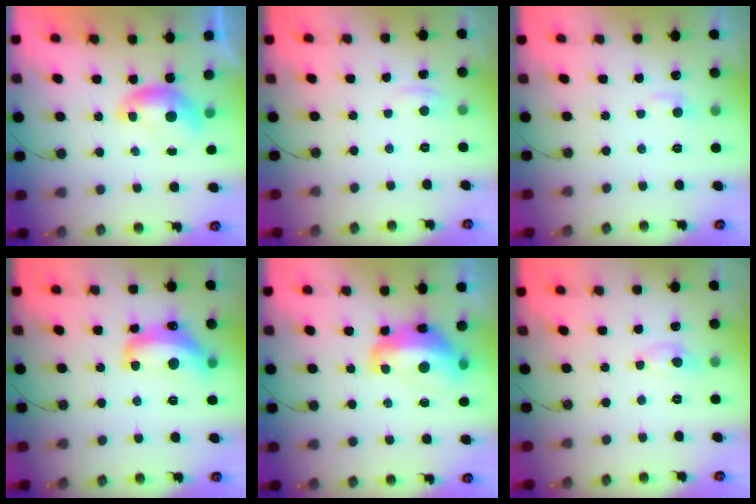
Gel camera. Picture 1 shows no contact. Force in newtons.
{"total": 0.8, "press": 0.1, "slide": 0.8}
{"total": 1.5, "press": 1.4, "slide": 0.6}
{"total": 9.7, "press": 9.7, "slide": 0.9}
{"total": 6.7, "press": 6.6, "slide": 0.9}
{"total": 0.7, "press": 0.5, "slide": 0.4}